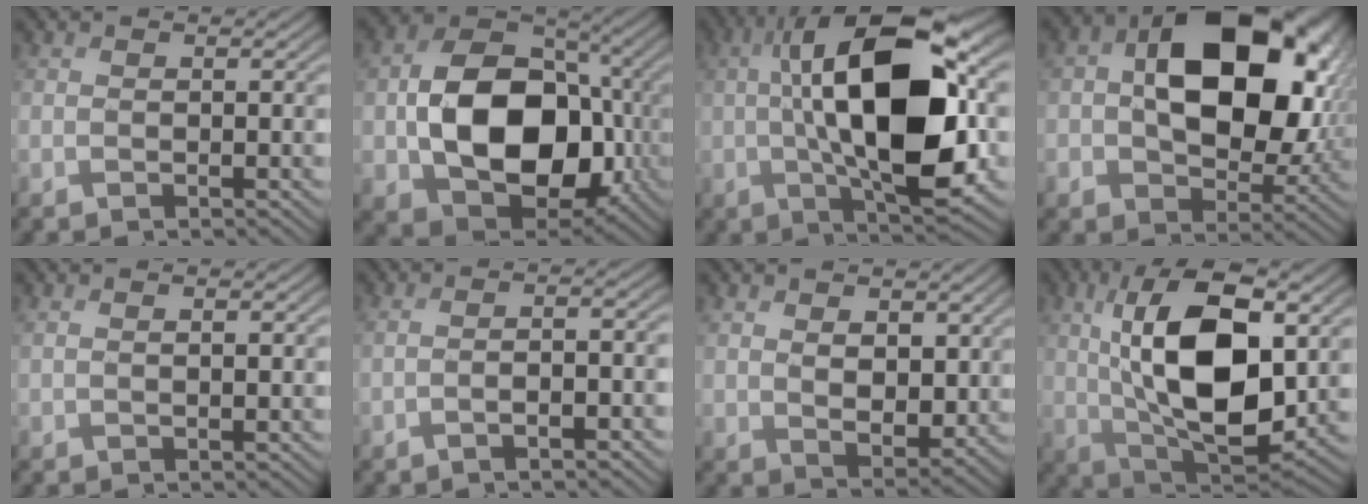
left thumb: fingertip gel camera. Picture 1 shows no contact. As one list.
[{"total": 15.3, "force": [-1.8, 11.3, 10.1], "torque": [-0.164, -0.021, -0.020]}, {"total": 17.7, "force": [0.4, 8.1, 15.7], "torque": [-0.274, 0.002, 0.010]}, {"total": 17.7, "force": [2.7, 12.1, 12.7], "torque": [-0.191, -0.017, 0.062]}, {"total": 1.7, "force": [1.0, 0.5, 1.3], "torque": [-0.029, -0.001, 0.023]}, {"total": 4.5, "force": [-1.5, 1.3, 4.1], "torque": [-0.074, -0.001, -0.021]}, {"total": 7.2, "force": [2.9, 4.4, 4.9], "torque": [-0.116, -0.019, 0.063]}, {"total": 15.9, "force": [2.7, 8.2, 13.4], "torque": [-0.262, 0.000, 0.055]}]